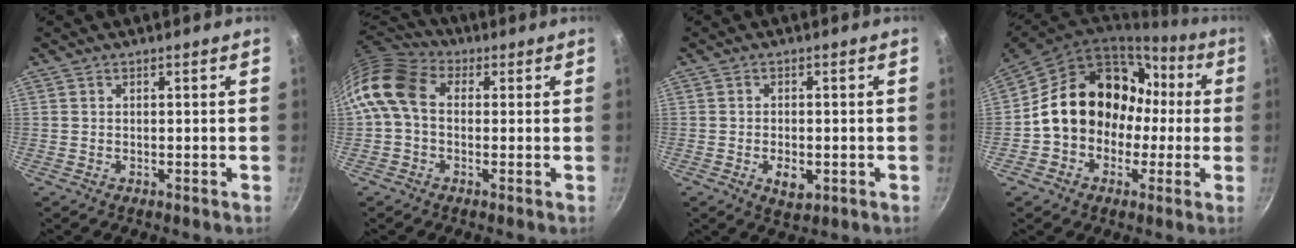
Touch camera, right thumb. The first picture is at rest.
{"total": 11.5, "force": [0.7, 8.4, 7.8], "torque": [-0.144, 0.027, -0.008]}
{"total": 4.4, "force": [-1.3, 2.5, 3.4], "torque": [-0.054, 0.002, -0.016]}
{"total": 18.8, "force": [-0.1, 15.3, 10.8], "torque": [-0.143, 0.070, 0.001]}